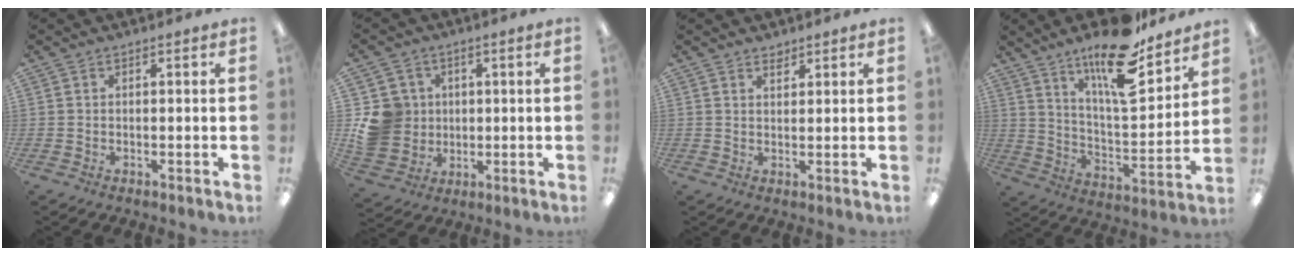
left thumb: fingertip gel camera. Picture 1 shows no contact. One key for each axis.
{"total": 10.7, "fx": 1.3, "fy": 10.3, "fz": 2.8, "tx": -0.067, "ty": 0.006, "tz": 0.035}
{"total": 1.8, "fx": 1.7, "fy": 0.6, "fz": 0.2, "tx": 0.002, "ty": -0.007, "tz": 0.031}
{"total": 17.8, "fx": 13.6, "fy": 4.6, "fz": 10.5, "tx": -0.185, "ty": -0.088, "tz": 0.227}